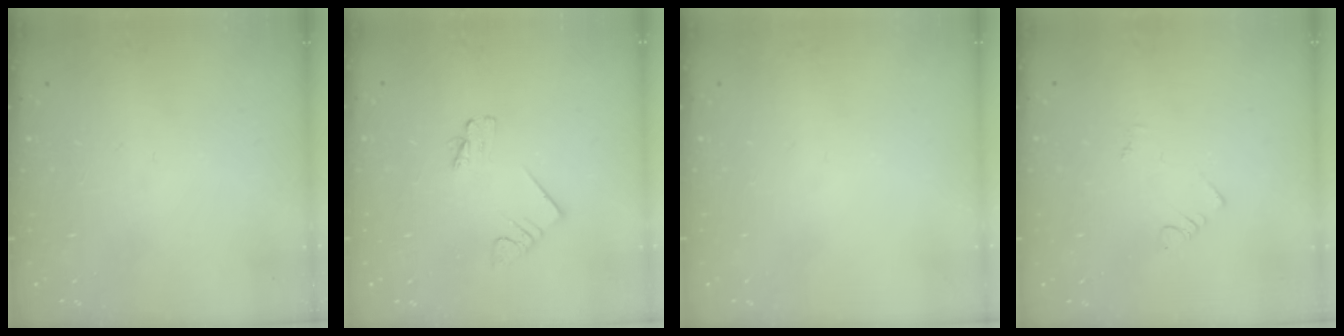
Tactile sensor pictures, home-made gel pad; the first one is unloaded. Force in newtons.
{"total": 1.9, "press": 1.9, "slide": 0.1}
{"total": 0.0}
{"total": 1.1, "press": 1.1, "slide": 0.3}